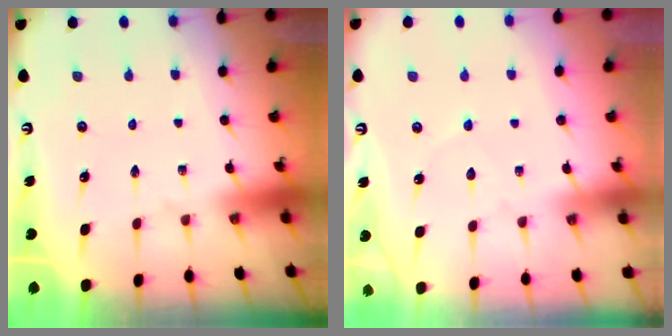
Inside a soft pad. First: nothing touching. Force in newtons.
{"total": 2.3, "press": 2.3, "slide": 0.3}